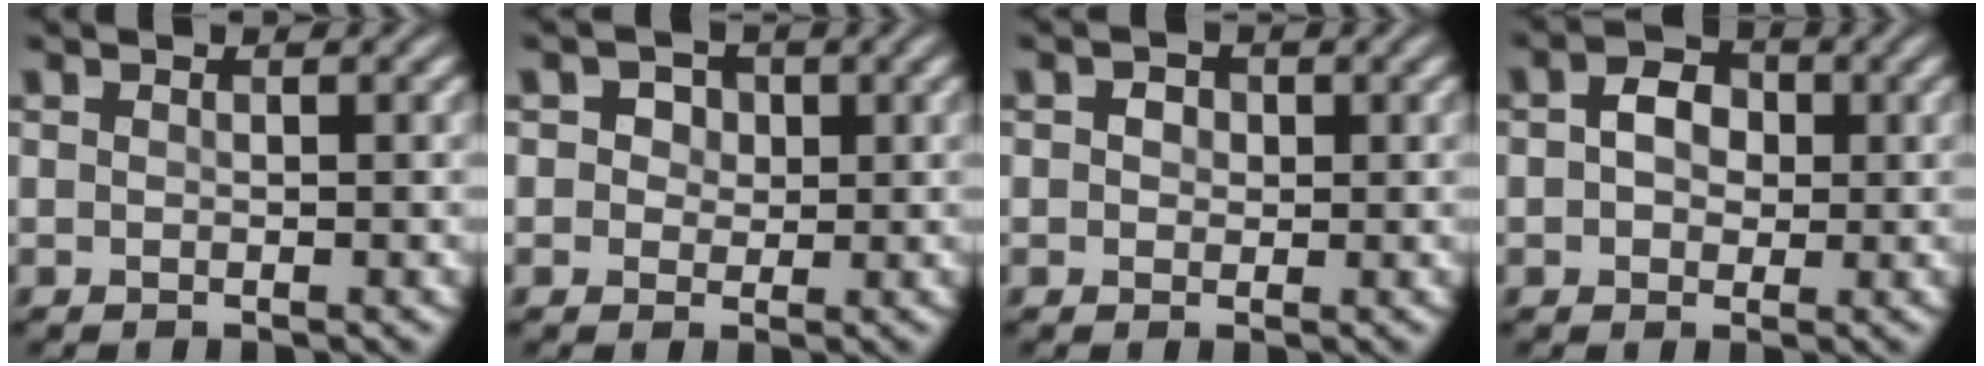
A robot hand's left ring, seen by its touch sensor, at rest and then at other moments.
{"total": 2.9, "force": [1.2, 2.3, 1.3], "torque": [-0.016, 0.007, 0.005]}
{"total": 1.7, "force": [0.5, 1.4, 0.8], "torque": [-0.009, 0.009, -0.004]}
{"total": 3.6, "force": [0.6, 2.8, 2.3], "torque": [-0.037, 0.004, -0.005]}